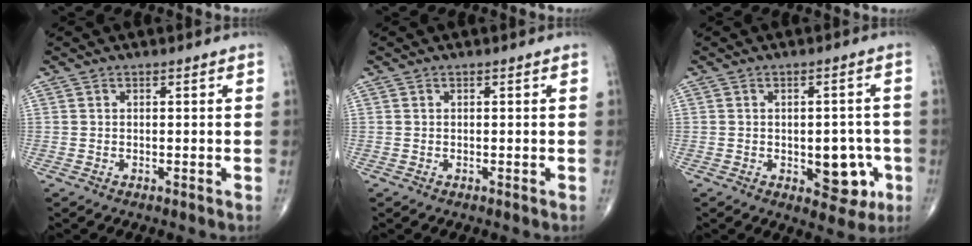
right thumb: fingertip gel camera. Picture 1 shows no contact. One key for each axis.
{"total": 0.0}
{"total": 8.3, "fx": -2.2, "fy": 4.7, "fz": 6.4, "tx": -0.044, "ty": 0.012, "tz": -0.020}